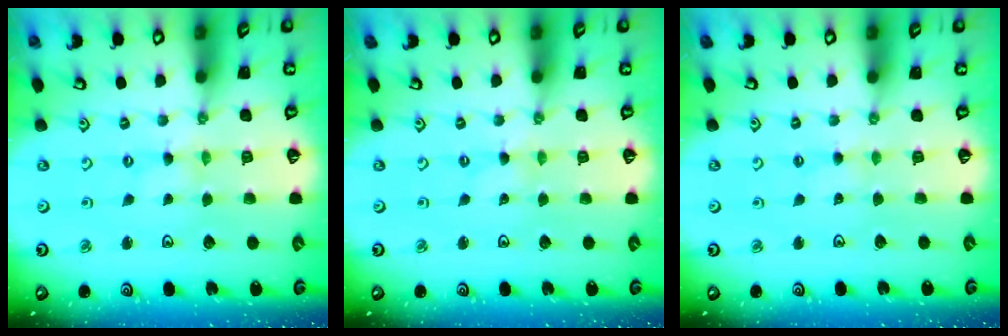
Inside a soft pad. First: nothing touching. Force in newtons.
{"total": 0.0}
{"total": 1.4, "press": 1.4, "slide": 0.2}